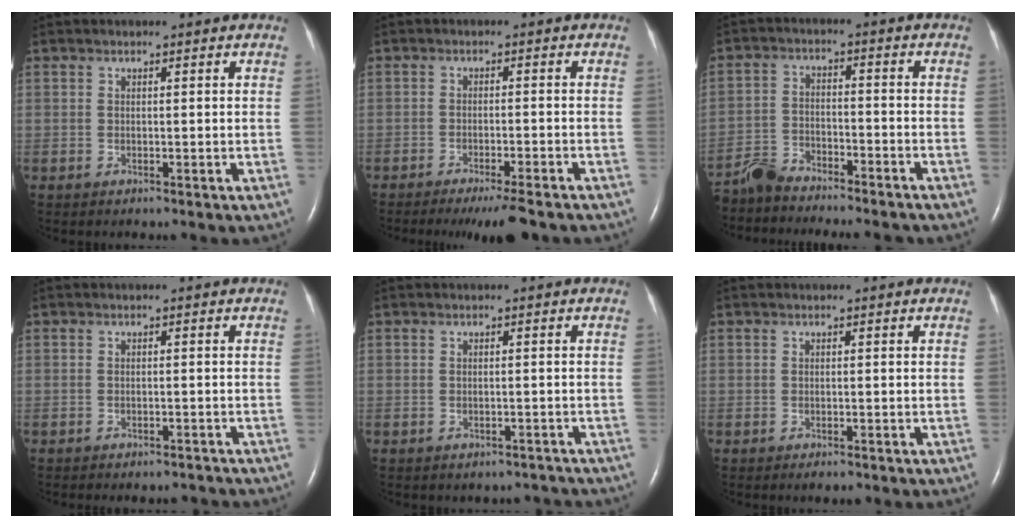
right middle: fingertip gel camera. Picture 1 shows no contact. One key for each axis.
{"total": 7.4, "fx": -6.0, "fy": 0.3, "fz": 4.3, "tx": -0.048, "ty": -0.014, "tz": -0.089}
{"total": 10.5, "fx": -9.8, "fy": 1.8, "fz": 3.1, "tx": -0.052, "ty": 0.005, "tz": -0.154}
{"total": 4.0, "fx": -3.7, "fy": 1.1, "fz": 1.0, "tx": -0.008, "ty": -0.003, "tz": -0.043}
{"total": 2.8, "fx": -2.4, "fy": 1.4, "fz": 0.3, "tx": -0.002, "ty": 0.008, "tz": -0.028}
{"total": 0.8, "fx": -0.6, "fy": 0.2, "fz": 0.5, "tx": -0.008, "ty": -0.003, "tz": -0.006}